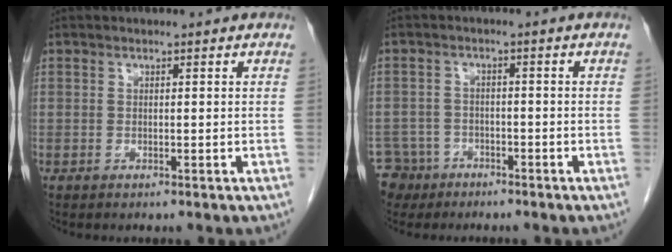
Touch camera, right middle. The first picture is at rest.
{"total": 6.1, "force": [-4.2, 4.4, -0.1], "torque": [-0.005, 0.003, -0.071]}